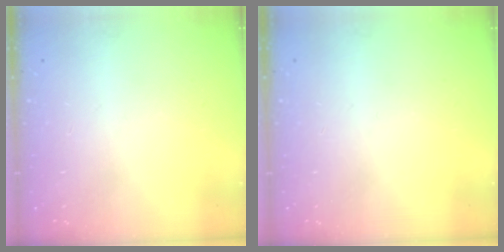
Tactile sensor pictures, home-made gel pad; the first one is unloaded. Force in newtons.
{"total": 0.0}